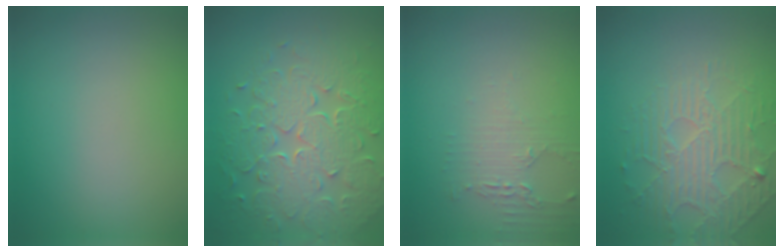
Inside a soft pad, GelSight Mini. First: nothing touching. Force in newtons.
{"total": 8.1, "press": 5.8, "slide": 5.7}
{"total": 1.7, "press": 1.7, "slide": 0.3}
{"total": 4.7, "press": 3.4, "slide": 3.2}